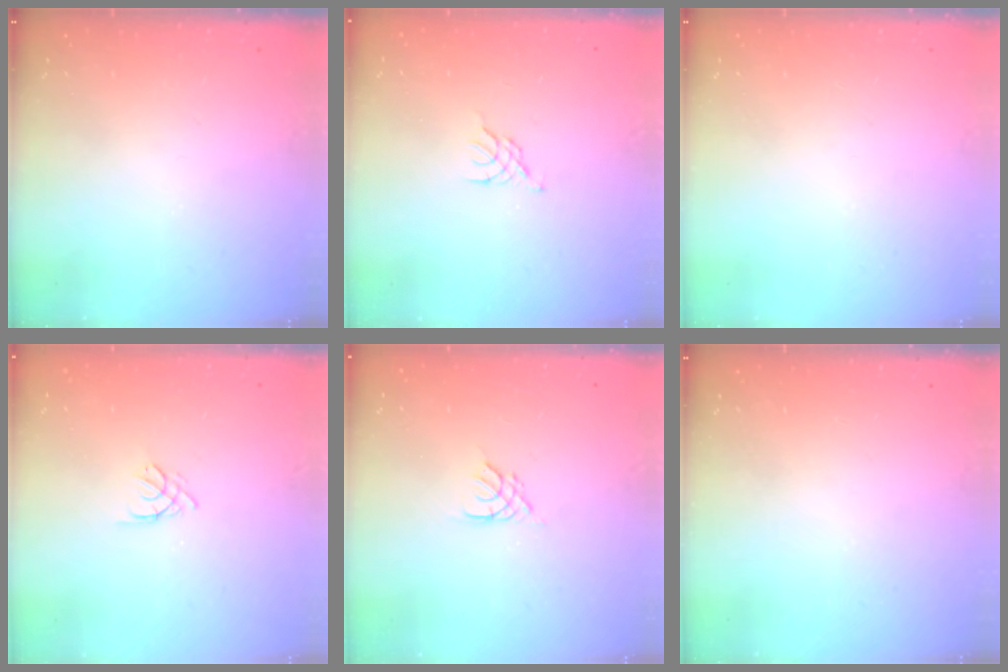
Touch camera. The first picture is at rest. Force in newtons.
{"total": 0.8, "press": 0.7, "slide": 0.3}
{"total": 0.0}
{"total": 3.0, "press": 2.9, "slide": 0.7}
{"total": 2.8, "press": 2.7, "slide": 0.5}
{"total": 0.0}